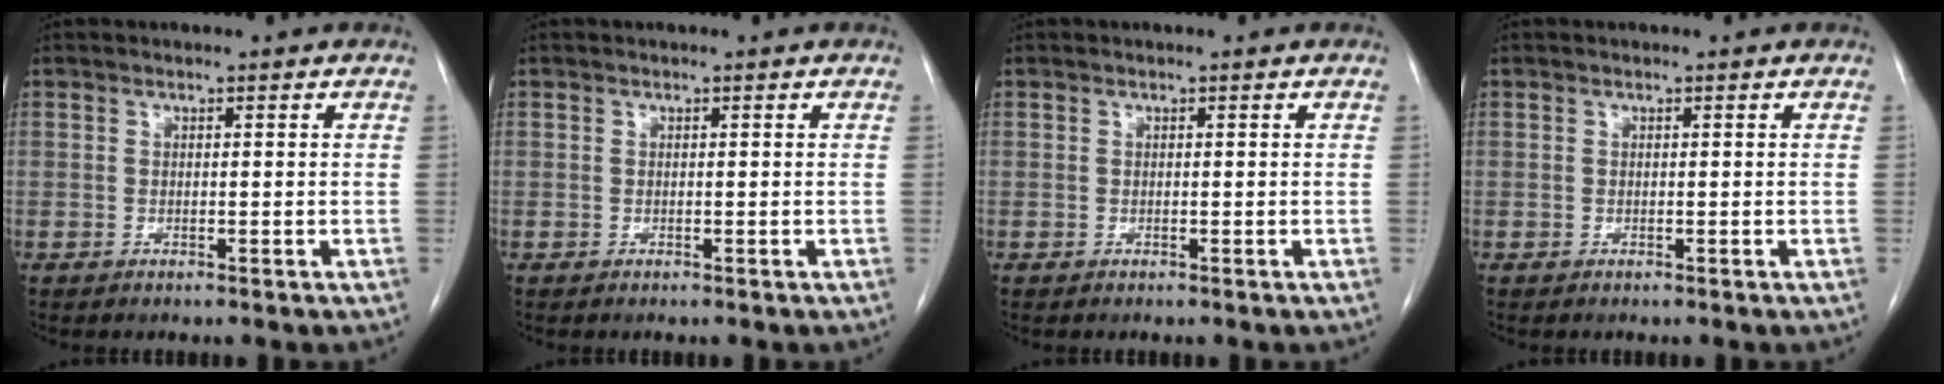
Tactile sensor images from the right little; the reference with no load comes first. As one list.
[{"total": 0.0}, {"total": 0.0}, {"total": 0.0}]